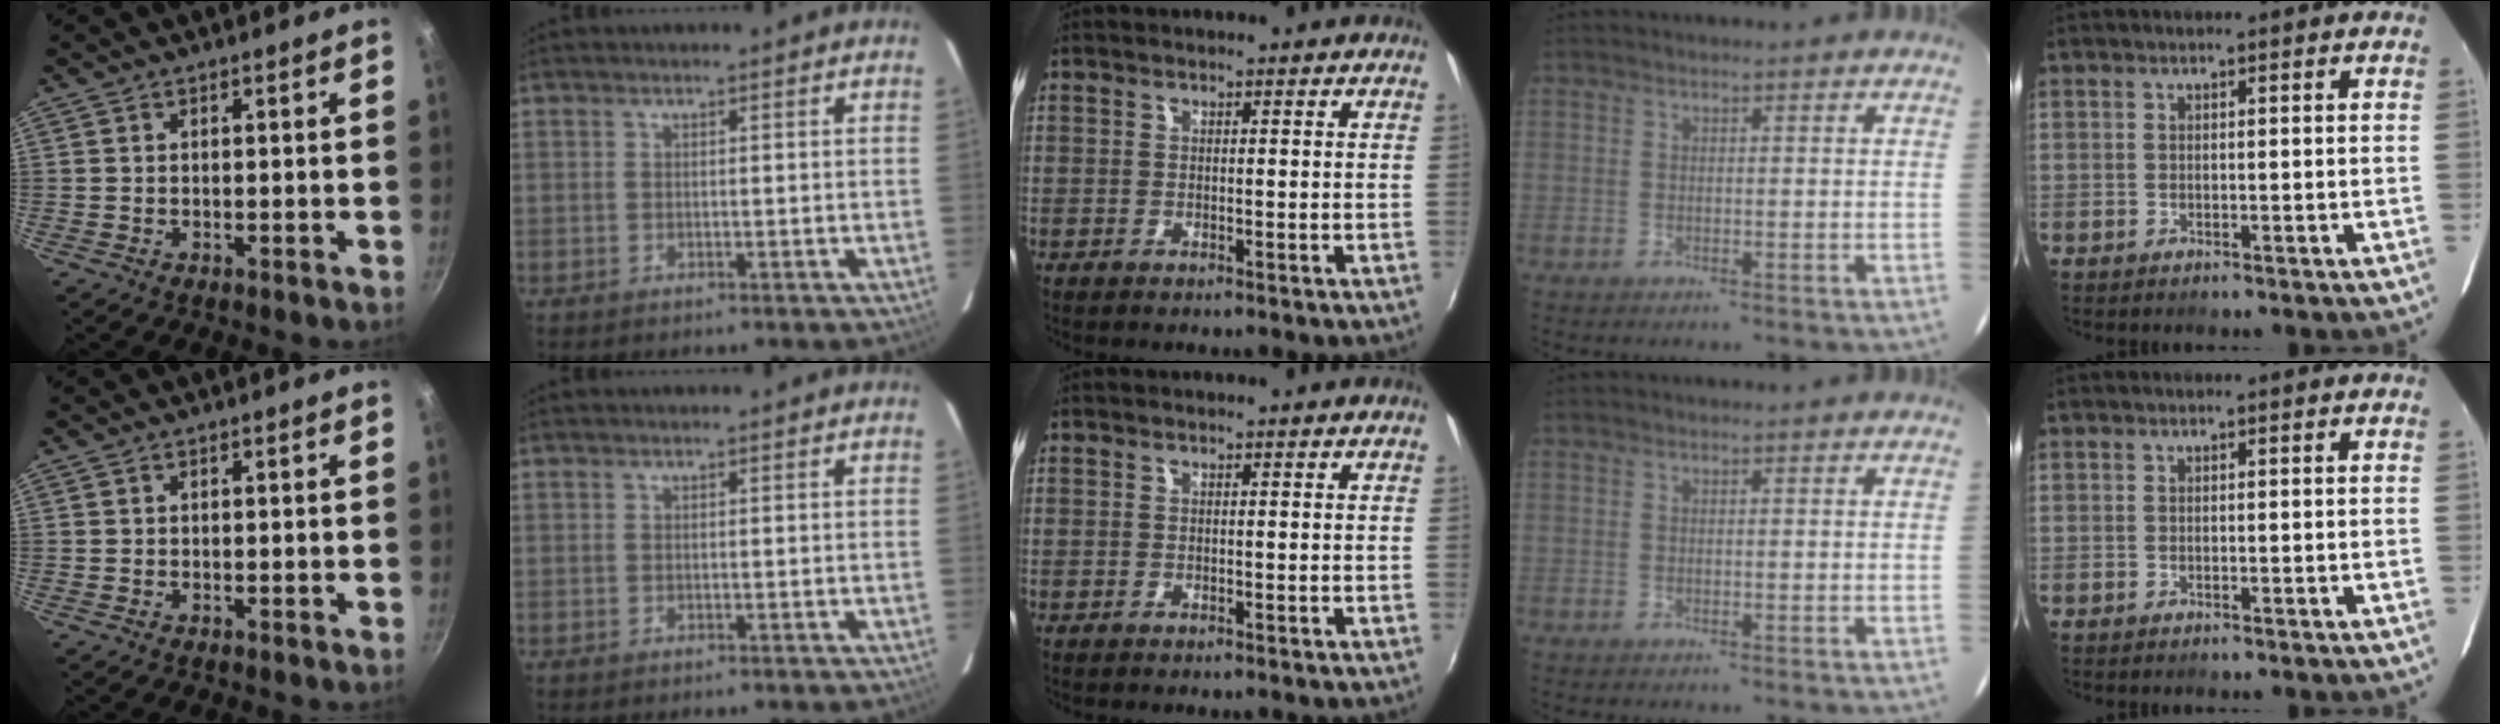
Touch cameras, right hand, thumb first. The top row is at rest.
{}